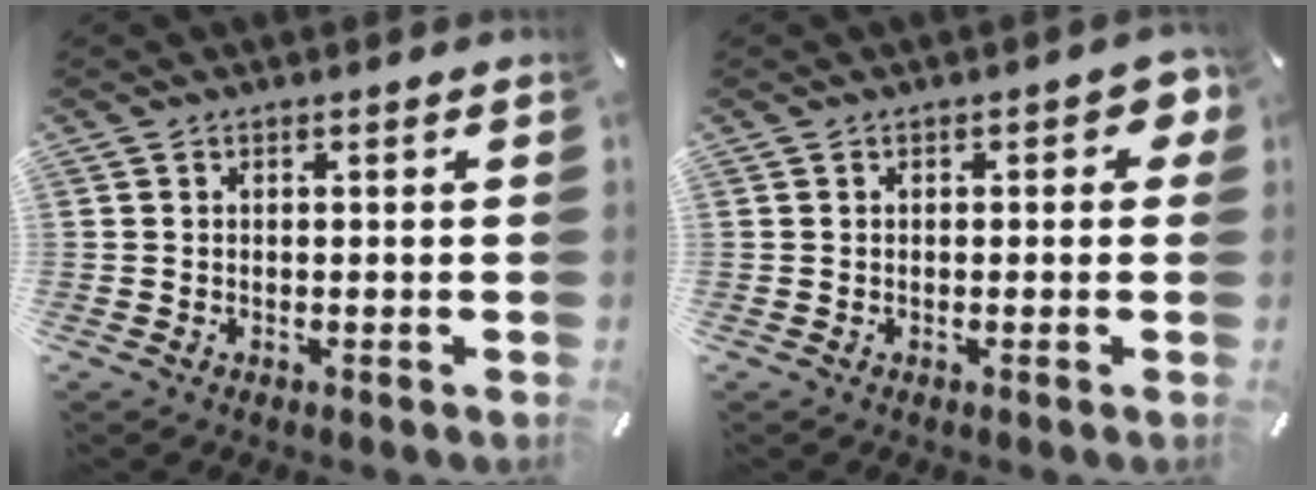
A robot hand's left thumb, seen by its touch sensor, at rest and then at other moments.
{"total": 3.1, "force": [0.3, 1.7, 2.6], "torque": [-0.035, 0.004, 0.000]}